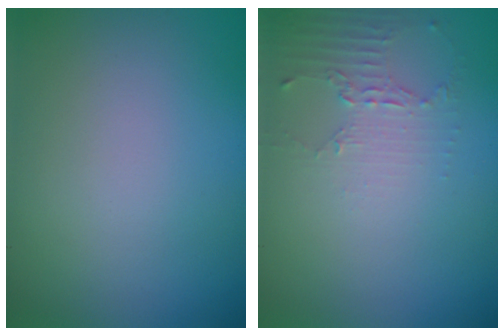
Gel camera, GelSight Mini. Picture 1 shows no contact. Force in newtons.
{"total": 2.1, "press": 1.5, "slide": 1.5}